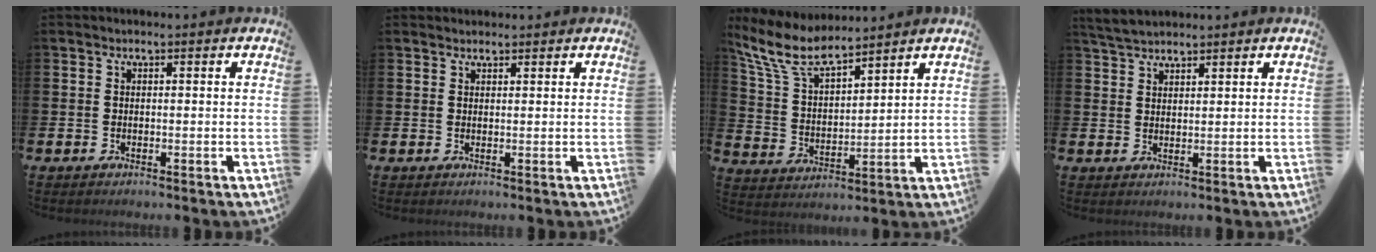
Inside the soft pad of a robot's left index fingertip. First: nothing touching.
{"total": 1.2, "force": [1.2, 0.4, 0.0], "torque": [0.007, 0.001, 0.021]}
{"total": 8.2, "force": [7.3, 2.0, 3.0], "torque": [-0.096, -0.034, 0.133]}
{"total": 3.4, "force": [3.3, 0.6, 0.7], "torque": [-0.021, -0.008, 0.062]}